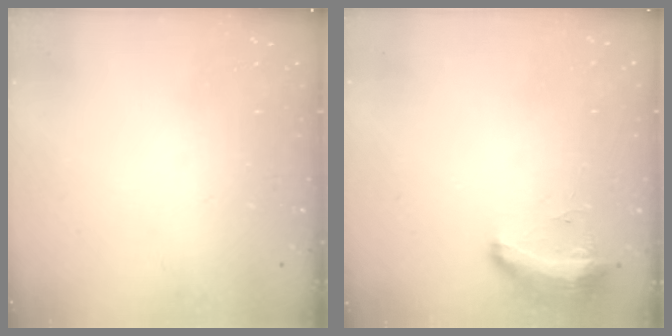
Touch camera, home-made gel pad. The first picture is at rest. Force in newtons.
{"total": 11.0, "press": 9.7, "slide": 5.3}